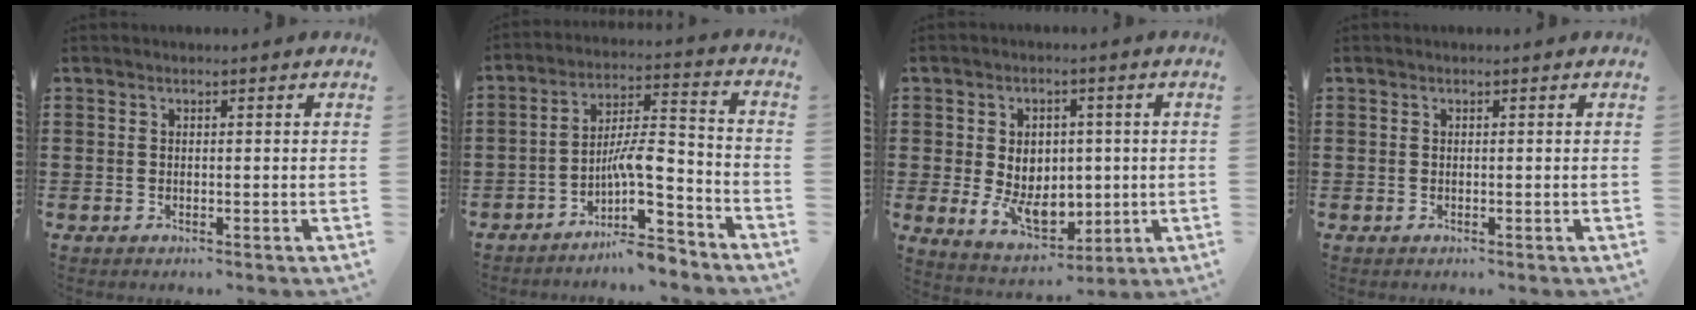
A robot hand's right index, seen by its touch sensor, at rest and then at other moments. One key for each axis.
{"total": 9.3, "fx": -6.1, "fy": 2.2, "fz": 6.7, "tx": -0.123, "ty": -0.002, "tz": -0.116}
{"total": 7.7, "fx": -0.3, "fy": 5.9, "fz": 4.9, "tx": -0.079, "ty": 0.002, "tz": -0.010}
{"total": 0.0}